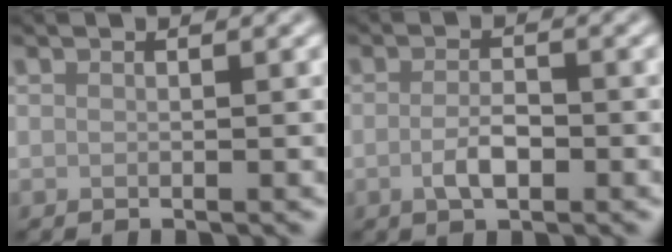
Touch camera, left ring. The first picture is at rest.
{"total": 2.3, "force": [-0.8, 0.9, 2.0], "torque": [-0.040, 0.000, -0.018]}